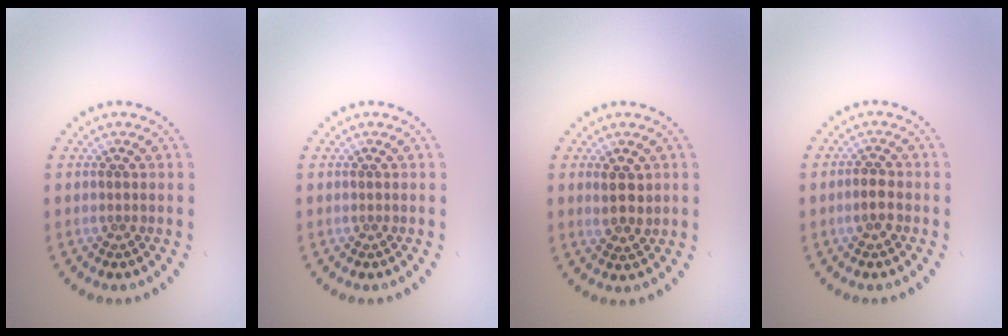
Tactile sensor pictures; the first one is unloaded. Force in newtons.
{"total": 0.0}
{"total": 2.3, "press": 2.2, "slide": 0.7}
{"total": 2.0, "press": 1.9, "slide": 0.6}